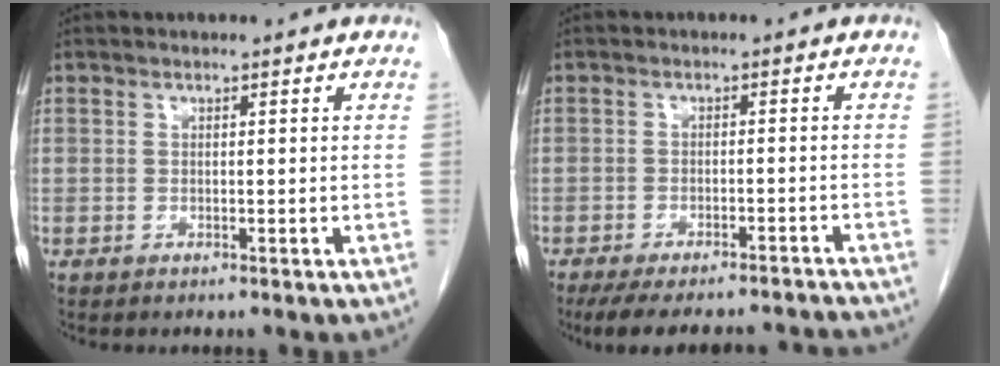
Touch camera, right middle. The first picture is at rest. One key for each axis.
{"total": 15.4, "fx": -14.2, "fy": 2.5, "fz": 5.5, "tx": -0.093, "ty": -0.004, "tz": -0.183}